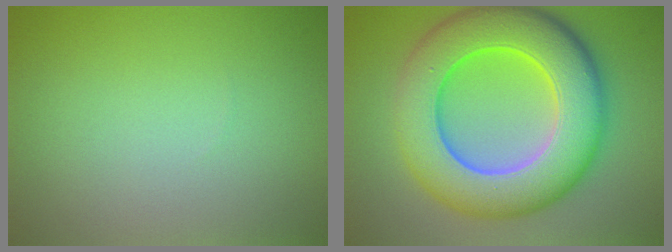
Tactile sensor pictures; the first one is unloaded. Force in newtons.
{"total": 12.3, "press": 12.3, "slide": 0.2}